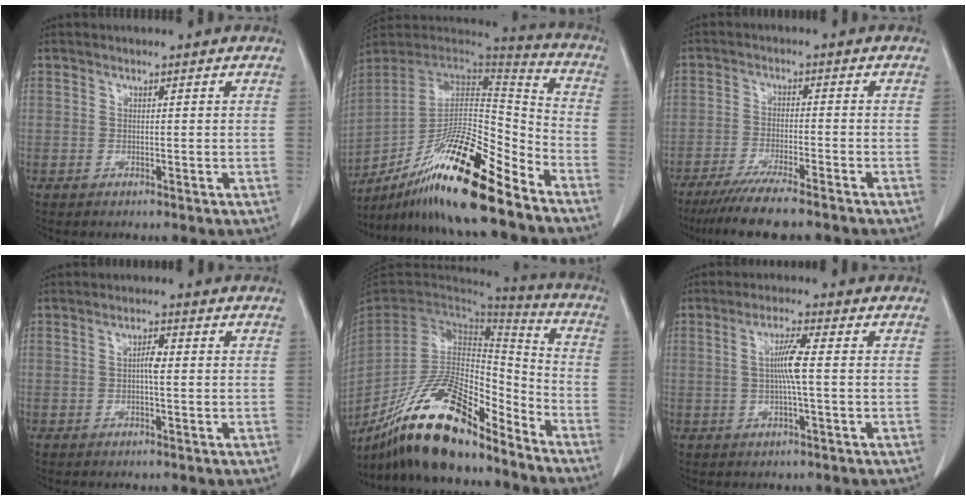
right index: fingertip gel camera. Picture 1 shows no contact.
{"total": 19.8, "force": [-13.9, 2.2, 13.8], "torque": [-0.241, -0.002, -0.246]}
{"total": 9.8, "force": [-8.0, 0.2, 5.6], "torque": [-0.085, -0.024, -0.127]}
{"total": 2.2, "force": [0.0, 0.5, 2.1], "torque": [-0.038, 0.004, -0.001]}
{"total": 19.2, "force": [-14.8, 5.8, 10.8], "torque": [-0.204, 0.013, -0.265]}
{"total": 4.9, "force": [0.2, -0.2, 4.9], "torque": [-0.095, 0.002, 0.003]}